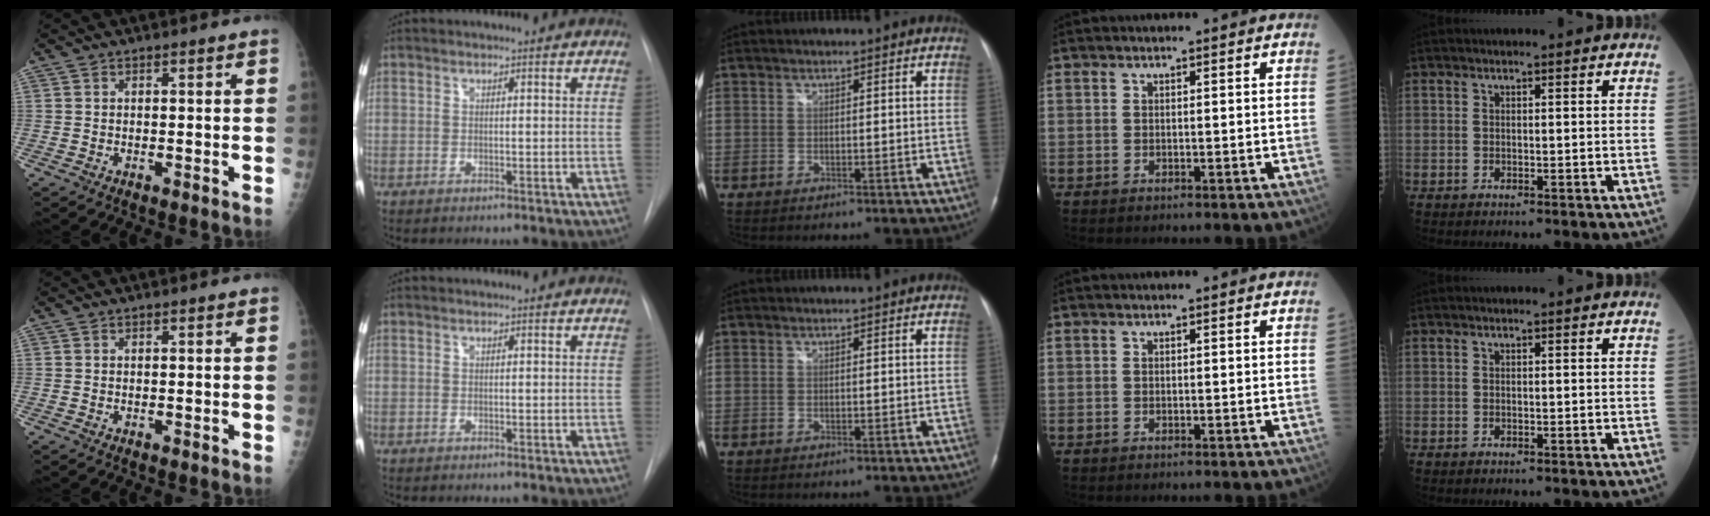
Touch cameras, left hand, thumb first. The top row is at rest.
{}